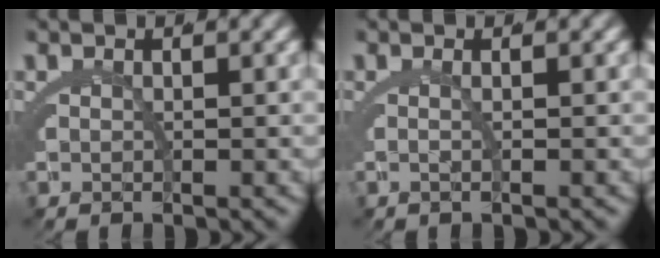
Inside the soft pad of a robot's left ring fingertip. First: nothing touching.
{"total": 1.1, "force": [-0.2, -0.4, 1.0], "torque": [-0.020, 0.000, -0.004]}